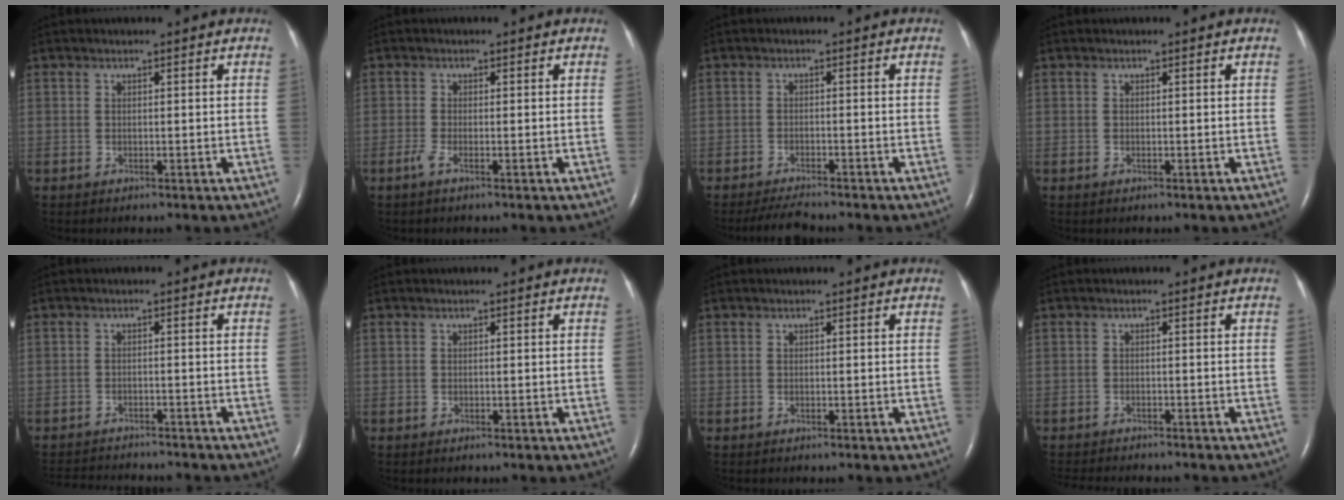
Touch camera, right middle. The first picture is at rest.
{"total": 1.3, "force": [-0.8, 0.0, 1.0], "torque": [-0.028, -0.004, -0.021]}
{"total": 4.1, "force": [-3.8, 0.2, 1.5], "torque": [-0.032, -0.017, -0.065]}
{"total": 0.0}
{"total": 10.0, "force": [-9.5, 1.4, 2.7], "torque": [-0.049, -0.005, -0.131]}
{"total": 0.0}
{"total": 0.0}
{"total": 8.3, "force": [-7.6, 1.4, 3.1], "torque": [-0.044, -0.009, -0.104]}